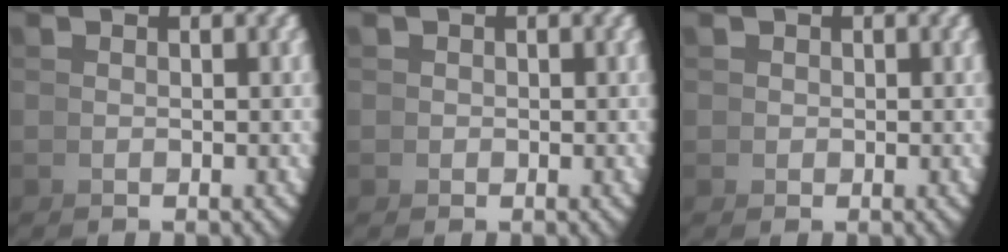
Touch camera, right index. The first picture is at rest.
{"total": 1.3, "force": [0.3, 1.3, 0.2], "torque": [-0.002, -0.005, 0.008]}
{"total": 2.1, "force": [0.6, 1.9, 0.4], "torque": [-0.009, -0.007, 0.013]}